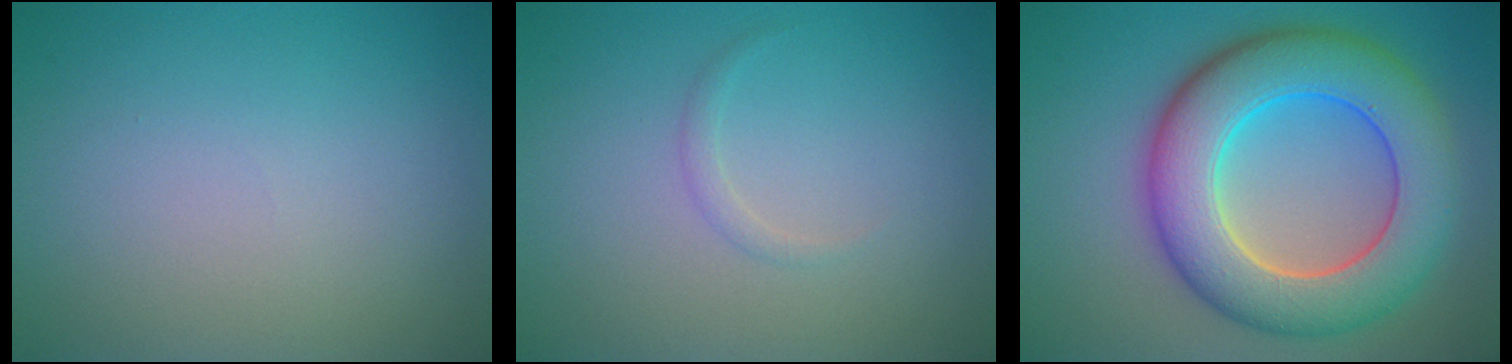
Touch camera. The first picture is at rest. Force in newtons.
{"total": 0.7, "press": 0.7, "slide": 0.0}
{"total": 10.4, "press": 10.3, "slide": 0.6}